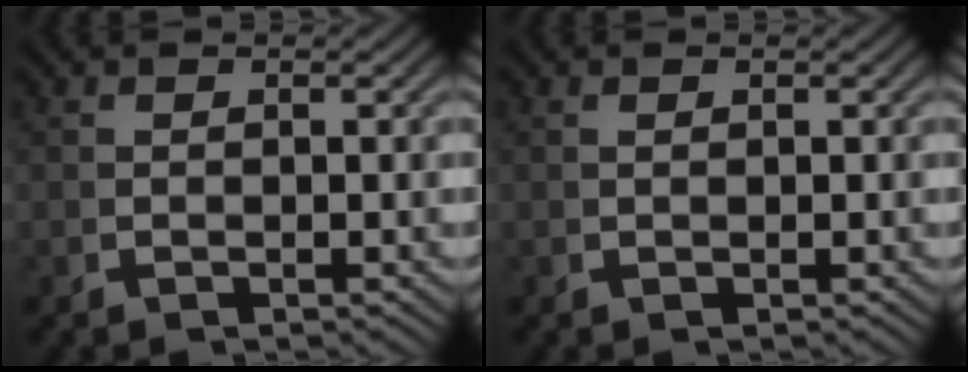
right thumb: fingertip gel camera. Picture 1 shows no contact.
{"total": 0.0}